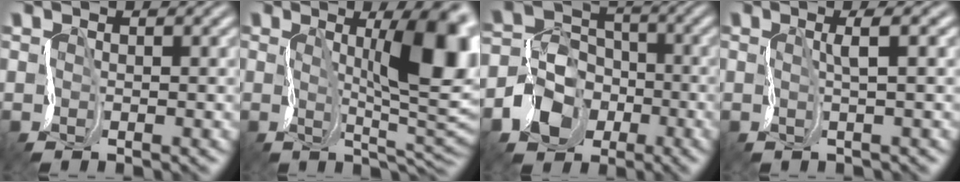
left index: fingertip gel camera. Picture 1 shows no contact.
{"total": 9.5, "force": [1.8, 2.6, 8.9], "torque": [-0.128, 0.006, 0.033]}
{"total": 4.9, "force": [-2.2, 4.2, 0.9], "torque": [-0.022, 0.013, -0.052]}
{"total": 1.5, "force": [0.9, -0.2, 1.1], "torque": [-0.018, 0.012, 0.012]}